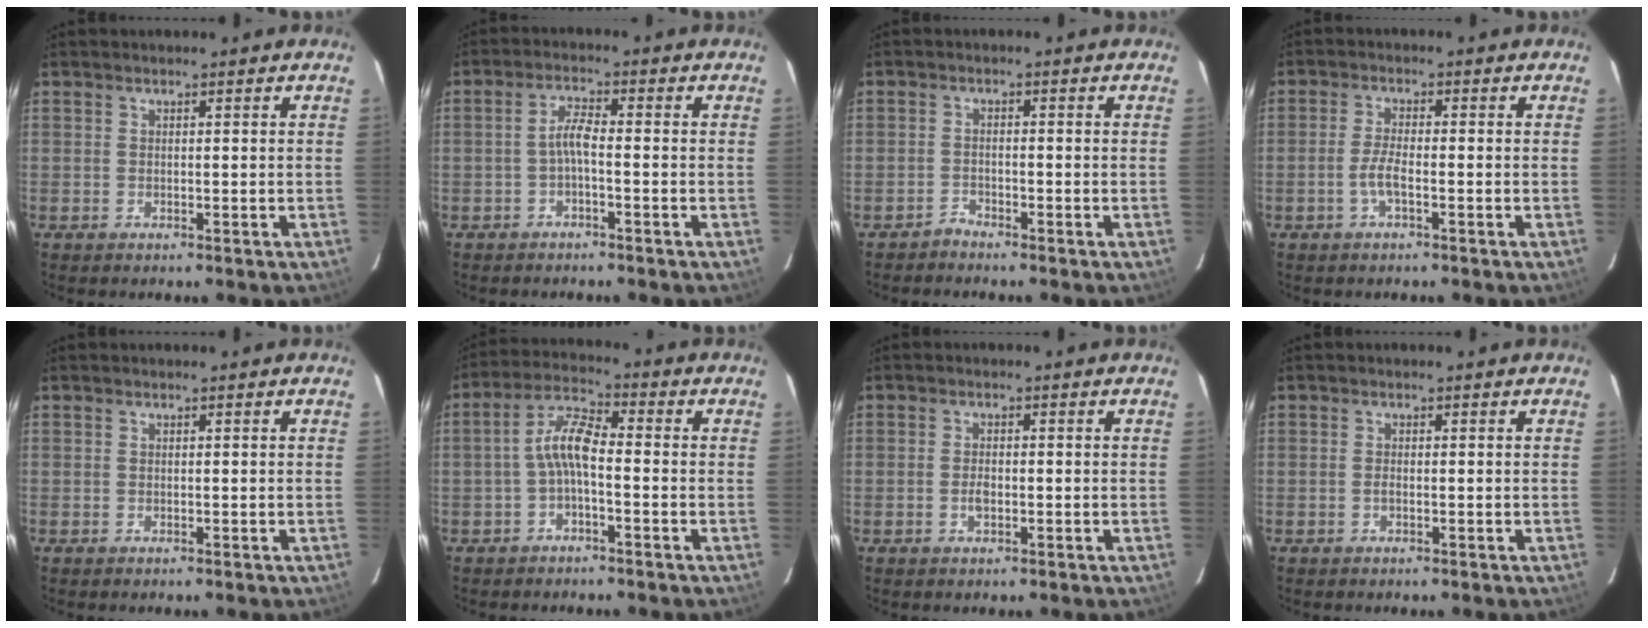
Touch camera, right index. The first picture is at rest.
{"total": 2.8, "force": [-1.3, 0.3, 2.5], "torque": [-0.055, 0.008, -0.026]}
{"total": 1.5, "force": [-1.5, 0.3, -0.2], "torque": [0.004, 0.004, -0.031]}
{"total": 3.4, "force": [-1.5, 0.6, 3.1], "torque": [-0.068, 0.000, -0.029]}
{"total": 0.0}
{"total": 5.9, "force": [-1.7, 1.7, 5.3], "torque": [-0.117, 0.019, -0.036]}
{"total": 2.2, "force": [-0.6, 1.1, 1.7], "torque": [-0.034, 0.001, -0.012]}
{"total": 0.8, "force": [-0.3, 0.2, 0.7], "torque": [-0.015, 0.001, -0.007]}